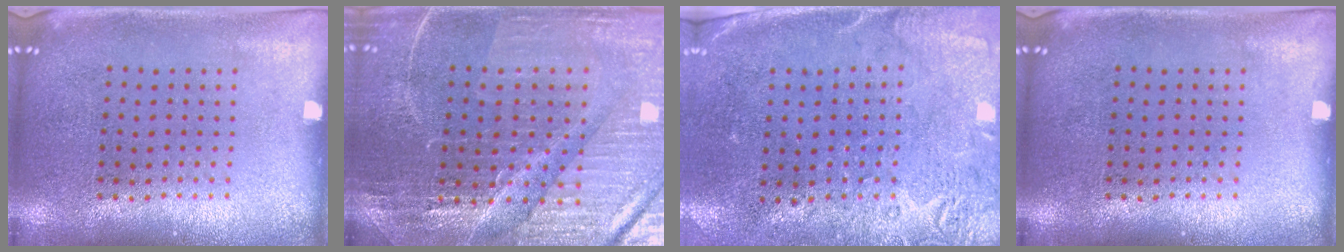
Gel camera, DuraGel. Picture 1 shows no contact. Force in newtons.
{"total": 4.0, "press": 3.9, "slide": 0.8}
{"total": 2.7, "press": 2.3, "slide": 1.5}
{"total": 0.0}